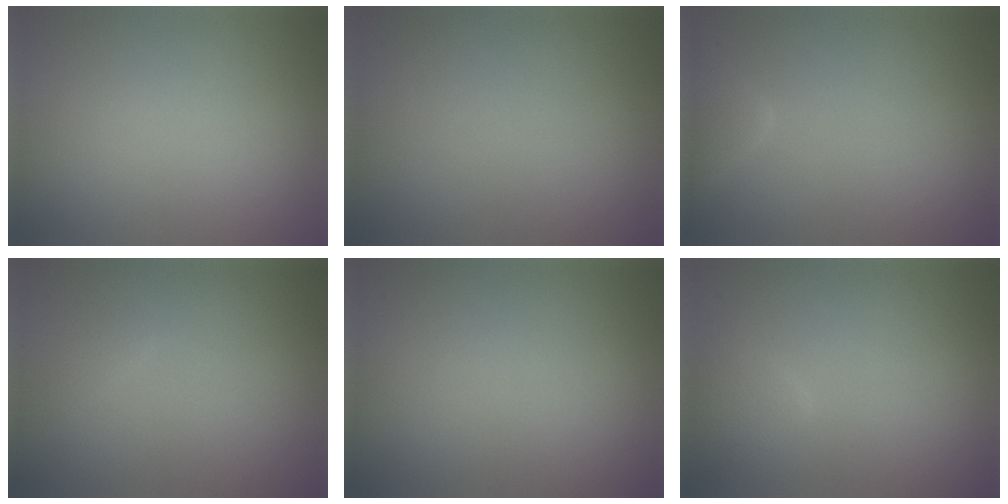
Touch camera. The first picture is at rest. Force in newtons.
{"total": 0.0}
{"total": 1.8, "press": 1.8, "slide": 0.1}
{"total": 0.6, "press": 0.6, "slide": 0.1}
{"total": 0.0}
{"total": 1.6, "press": 1.6, "slide": 0.1}